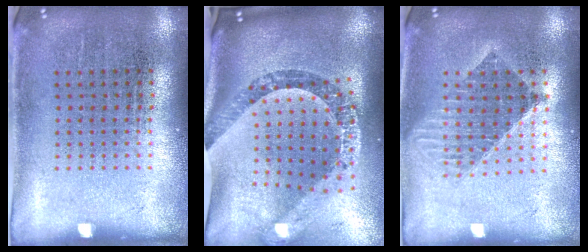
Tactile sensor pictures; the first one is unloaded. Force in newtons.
{"total": 2.8, "press": 2.1, "slide": 1.8}
{"total": 1.6, "press": 1.4, "slide": 0.9}